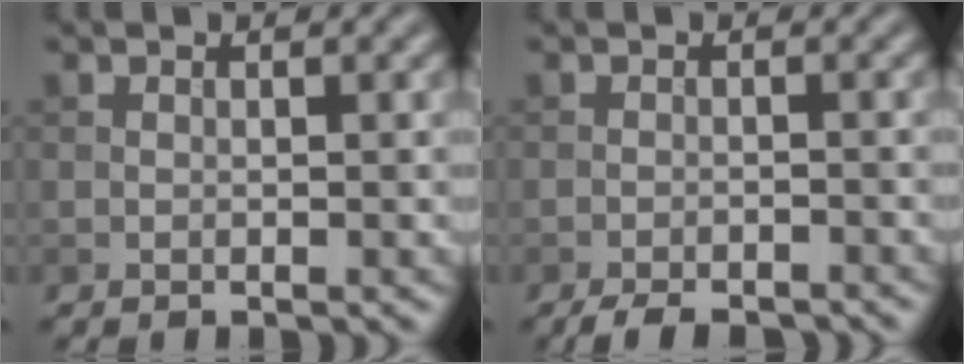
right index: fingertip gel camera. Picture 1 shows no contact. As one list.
[{"total": 3.5, "force": [-3.1, 0.7, 1.5], "torque": [-0.025, -0.006, -0.053]}]